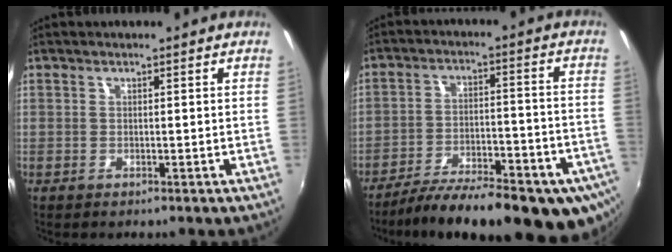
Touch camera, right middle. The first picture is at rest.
{"total": 23.6, "force": [-16.8, 6.8, 15.1], "torque": [-0.250, -0.054, -0.229]}